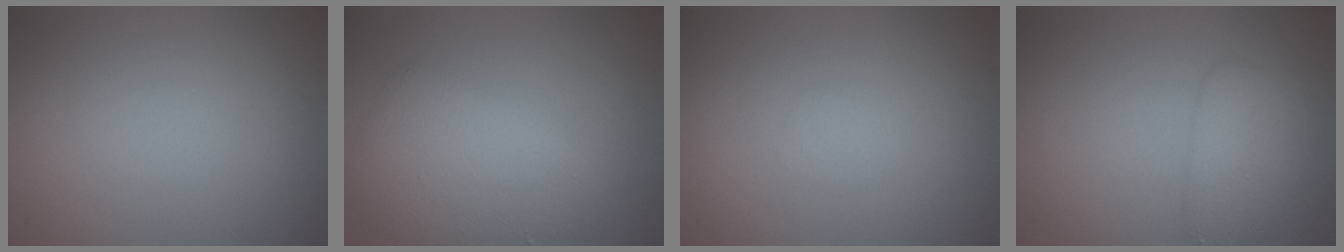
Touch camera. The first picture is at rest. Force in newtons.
{"total": 4.5, "press": 4.5, "slide": 0.1}
{"total": 0.6, "press": 0.6, "slide": 0.0}
{"total": 2.8, "press": 2.8, "slide": 0.1}